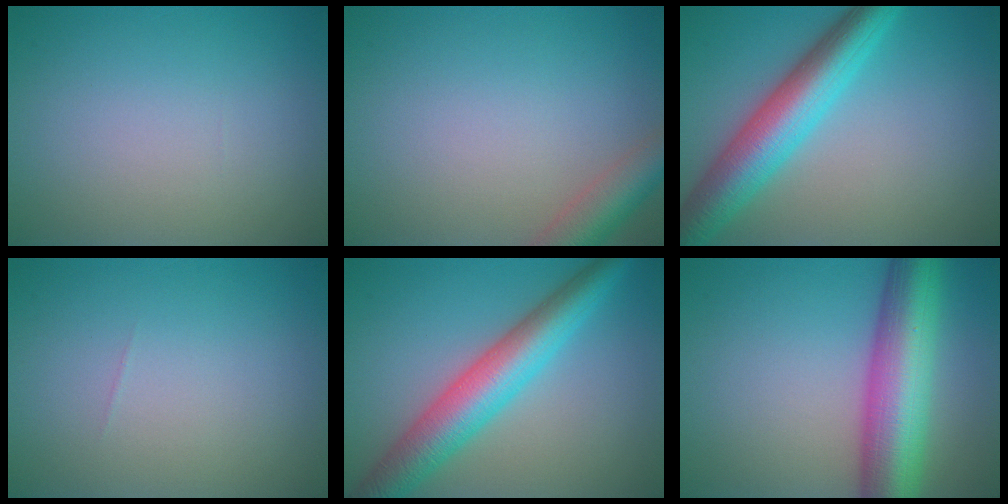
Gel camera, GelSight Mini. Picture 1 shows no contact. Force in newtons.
{"total": 3.9, "press": 3.8, "slide": 0.3}
{"total": 7.5, "press": 7.5, "slide": 0.2}
{"total": 0.0}
{"total": 7.2, "press": 7.2, "slide": 0.1}
{"total": 10.2, "press": 10.2, "slide": 0.3}